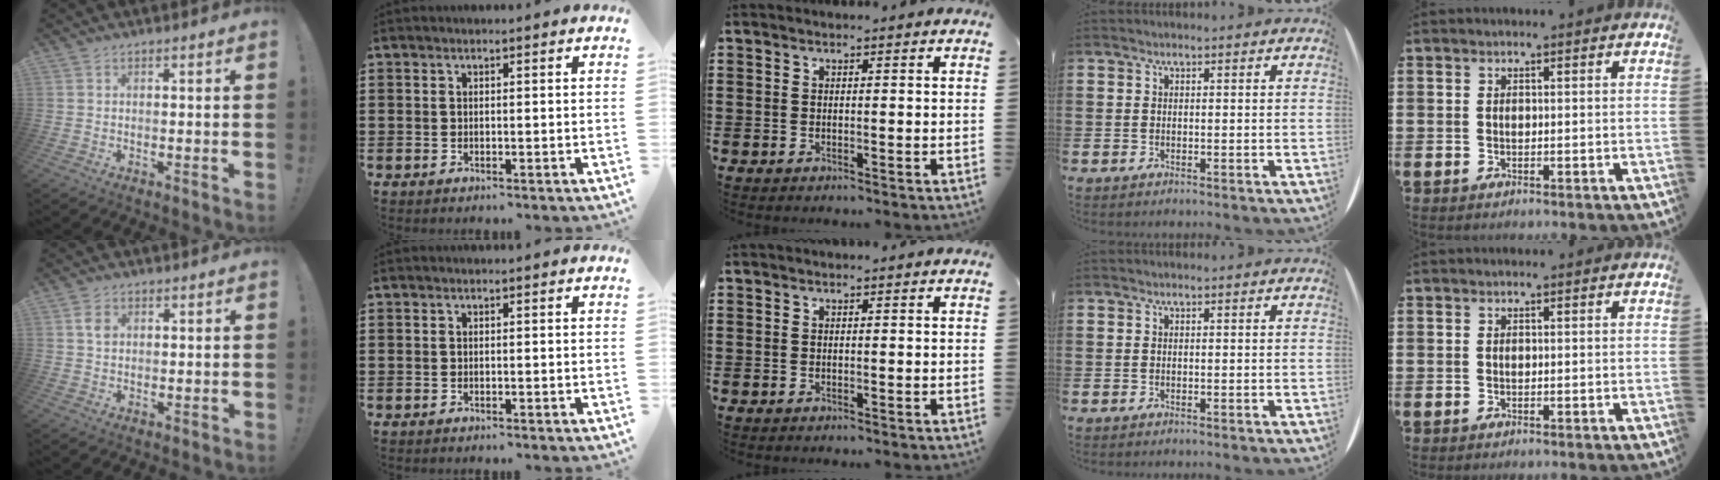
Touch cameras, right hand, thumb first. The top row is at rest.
{"thumb": {"total": 3.5, "force": [1.0, 2.3, 2.4], "torque": [-0.039, 0.003, 0.018]}}